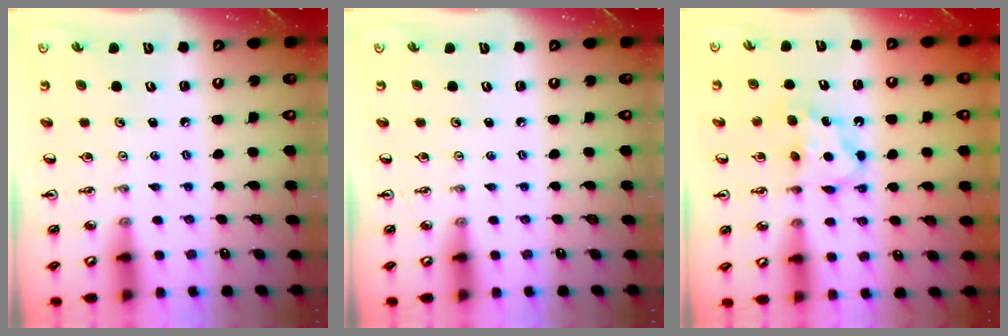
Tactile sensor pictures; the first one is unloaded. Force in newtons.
{"total": 0.0}
{"total": 6.7, "press": 6.7, "slide": 0.3}